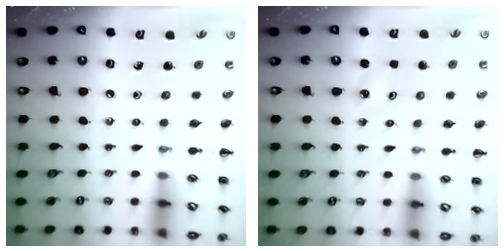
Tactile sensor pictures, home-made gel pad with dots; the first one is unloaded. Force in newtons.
{"total": 1.9, "press": 1.9, "slide": 0.4}